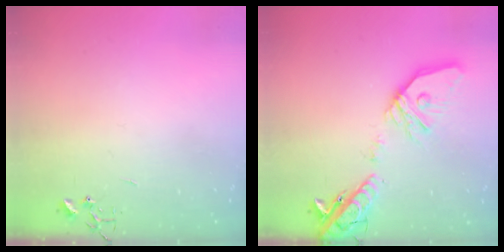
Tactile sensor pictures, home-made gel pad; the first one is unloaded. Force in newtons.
{"total": 21.4, "press": 21.2, "slide": 3.5}